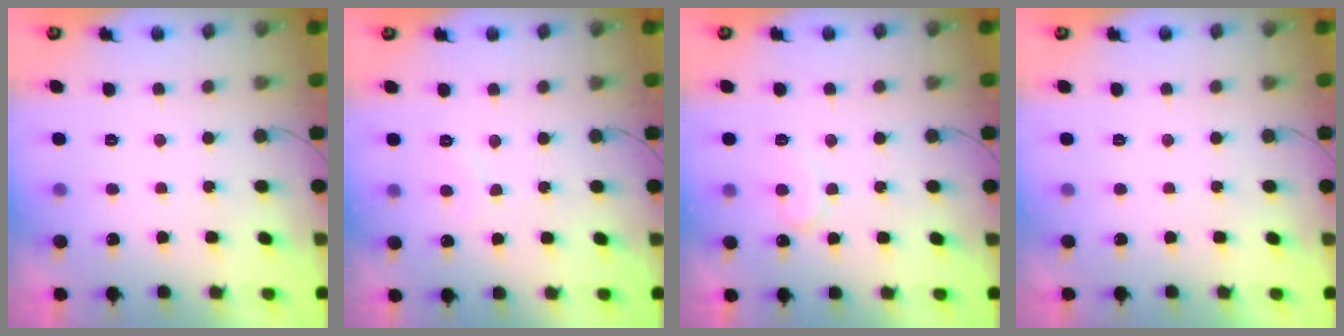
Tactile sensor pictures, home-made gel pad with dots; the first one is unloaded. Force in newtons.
{"total": 4.8, "press": 4.7, "slide": 0.4}
{"total": 7.5, "press": 7.5, "slide": 0.4}
{"total": 1.7, "press": 1.7, "slide": 0.1}